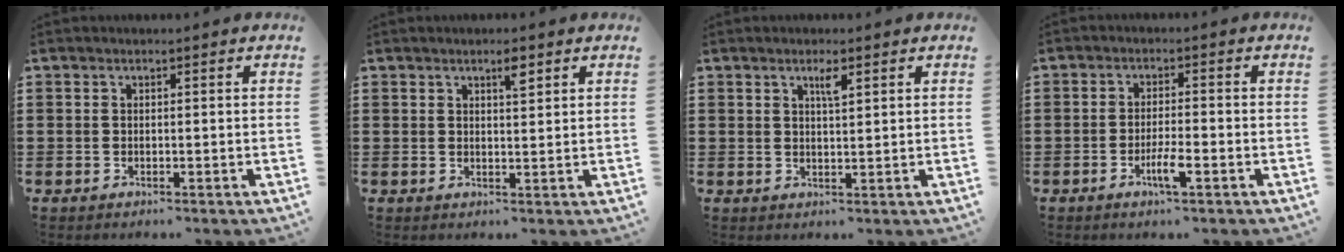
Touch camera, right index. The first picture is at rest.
{"total": 2.6, "force": [1.7, 0.6, 1.8], "torque": [-0.023, -0.003, 0.025]}
{"total": 2.2, "force": [1.2, 0.4, 1.8], "torque": [-0.031, -0.001, 0.019]}
{"total": 3.8, "force": [-1.9, 0.6, 3.3], "torque": [-0.061, -0.003, -0.035]}